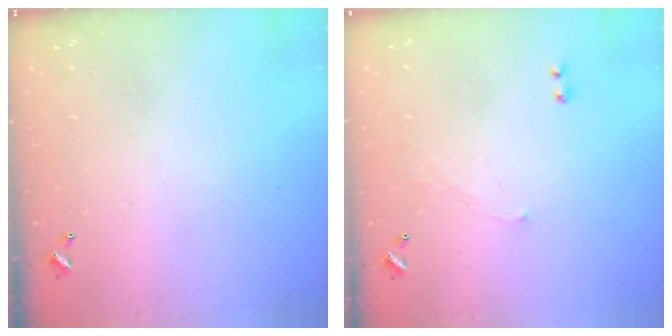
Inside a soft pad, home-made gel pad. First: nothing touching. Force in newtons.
{"total": 1.0, "press": 0.7, "slide": 0.6}